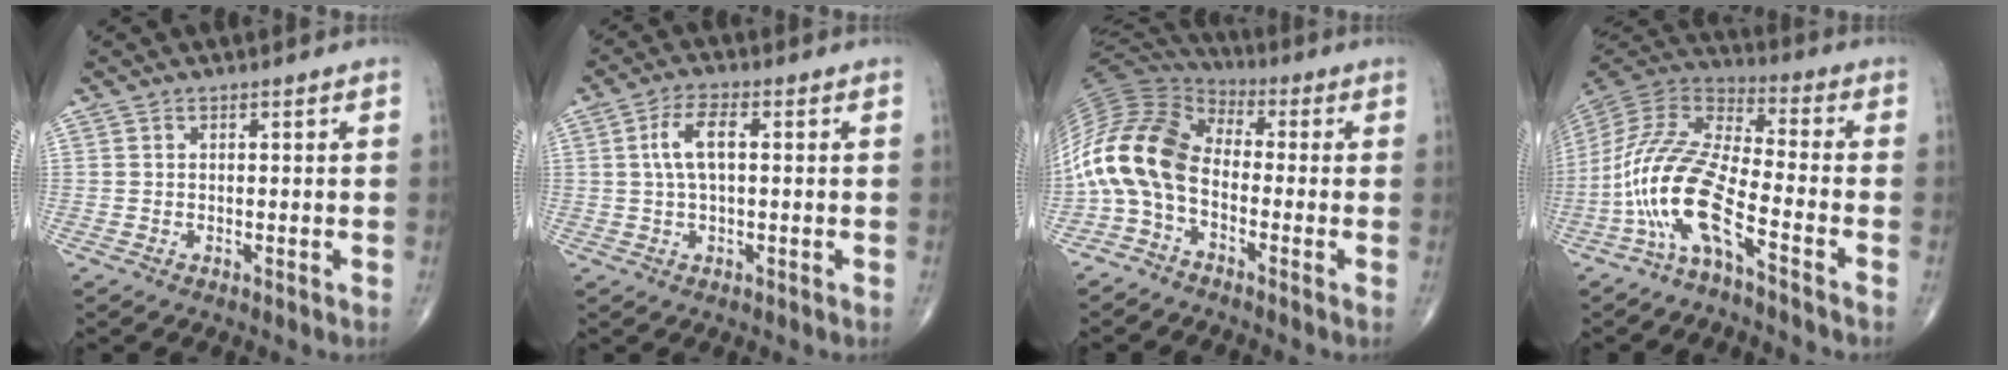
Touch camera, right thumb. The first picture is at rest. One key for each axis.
{"total": 6.0, "fx": 0.9, "fy": 2.5, "fz": 5.4, "tx": -0.112, "ty": 0.014, "tz": 0.016}
{"total": 15.0, "fx": -3.0, "fy": 9.2, "fz": 11.5, "tx": -0.239, "ty": 0.059, "tz": -0.073}
{"total": 14.1, "fx": -6.9, "fy": 3.4, "fz": 11.8, "tx": -0.265, "ty": 0.064, "tz": -0.145}